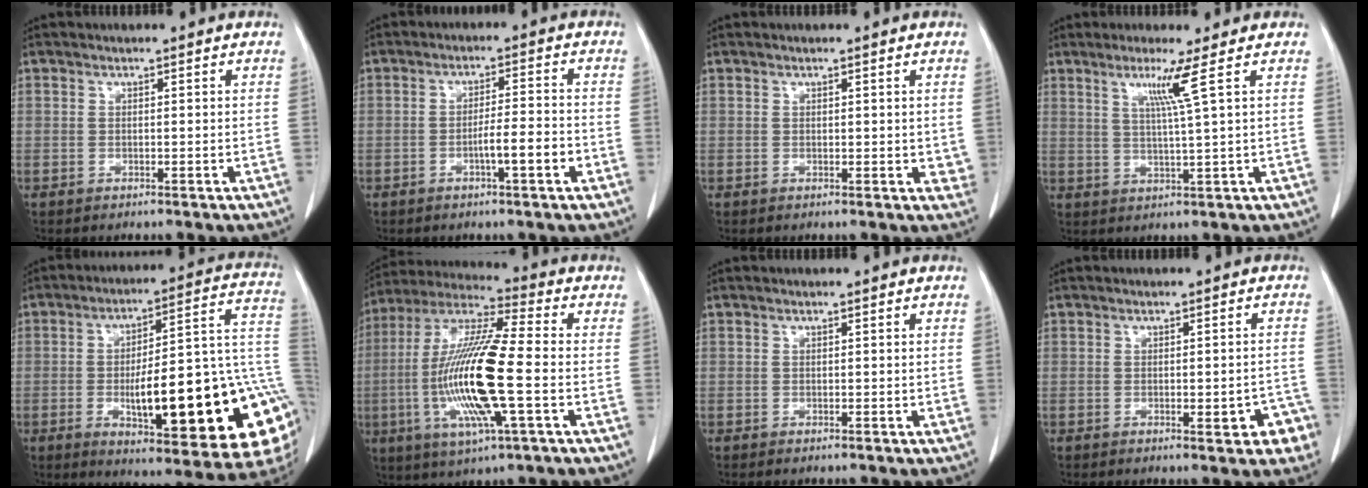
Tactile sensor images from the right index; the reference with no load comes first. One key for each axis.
{"total": 4.9, "fx": -1.8, "fy": 0.2, "fz": 4.6, "tx": -0.070, "ty": 0.002, "tz": -0.027}
{"total": 1.6, "fx": 0.7, "fy": 1.0, "fz": 1.0, "tx": -0.002, "ty": -0.005, "tz": 0.010}
{"total": 4.9, "fx": 2.3, "fy": -1.8, "fz": 4.0, "tx": -0.078, "ty": -0.010, "tz": 0.047}
{"total": 27.2, "fx": -5.0, "fy": 5.6, "fz": 26.1, "tx": -0.271, "ty": 0.012, "tz": -0.061}
{"total": 18.2, "fx": -3.3, "fy": 1.8, "fz": 17.8, "tx": -0.369, "ty": -0.011, "tz": -0.062}
{"total": 0.0}
{"total": 4.6, "fx": -1.9, "fy": 1.4, "fz": 3.9, "tx": -0.034, "ty": 0.007, "tz": -0.016}